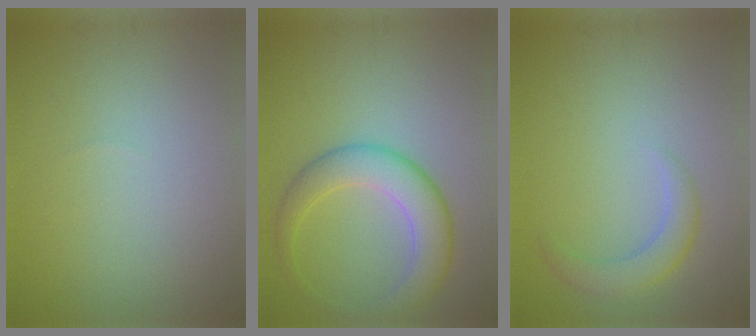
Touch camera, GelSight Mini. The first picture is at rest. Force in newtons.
{"total": 5.1, "press": 5.1, "slide": 0.1}
{"total": 2.5, "press": 2.5, "slide": 0.1}